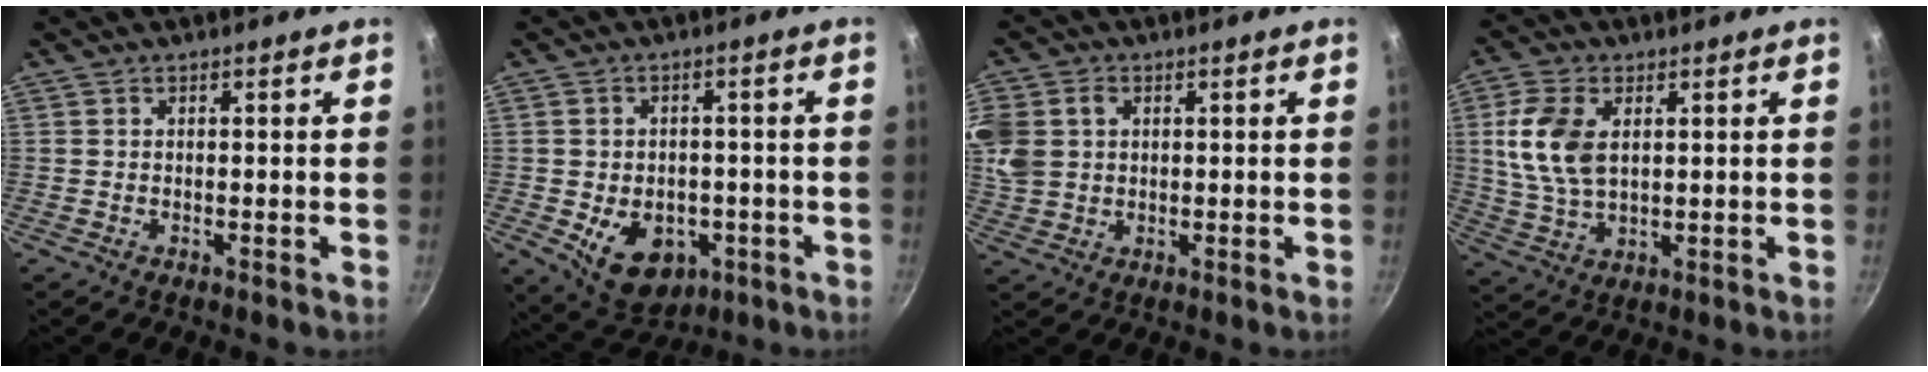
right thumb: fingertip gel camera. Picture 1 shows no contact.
{"total": 11.2, "force": [-3.3, 8.1, 7.0], "torque": [-0.076, 0.002, -0.032]}
{"total": 14.3, "force": [3.2, 11.6, 7.7], "torque": [-0.200, 0.029, 0.065]}
{"total": 10.7, "force": [2.4, 6.5, 8.1], "torque": [-0.156, -0.008, 0.049]}